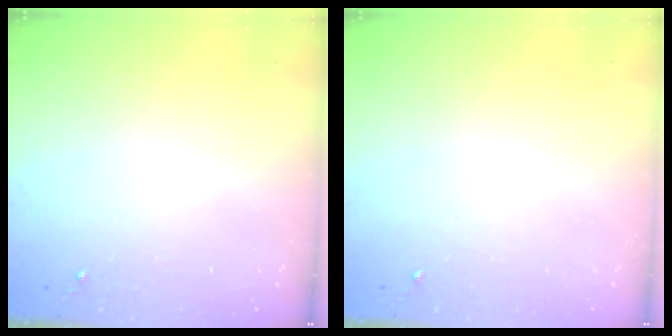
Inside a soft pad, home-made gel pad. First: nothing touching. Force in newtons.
{"total": 0.0}